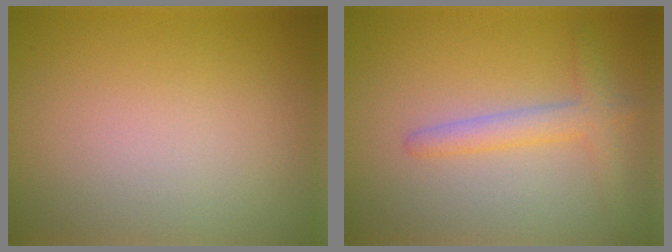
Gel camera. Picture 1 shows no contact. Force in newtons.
{"total": 2.6, "press": 2.6, "slide": 0.1}